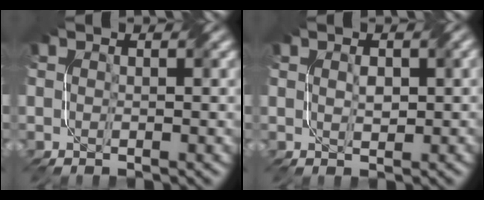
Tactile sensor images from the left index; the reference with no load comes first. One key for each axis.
{"total": 1.5, "fx": 0.3, "fy": 0.7, "fz": 1.3, "tx": -0.020, "ty": 0.000, "tz": 0.010}